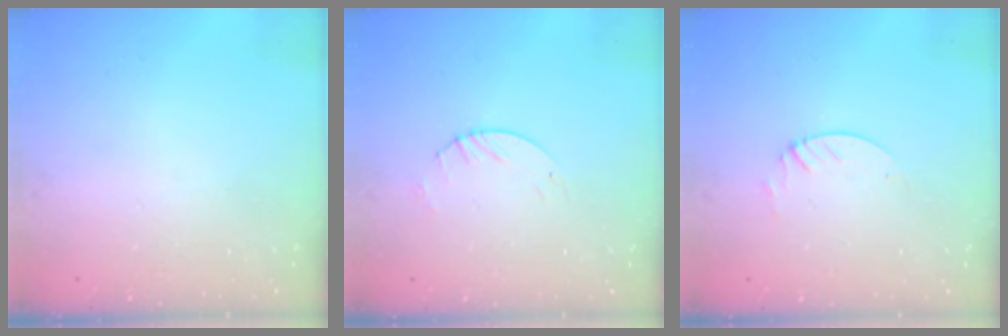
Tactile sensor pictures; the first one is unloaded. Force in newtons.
{"total": 2.6, "press": 2.6, "slide": 0.3}
{"total": 2.1, "press": 2.1, "slide": 0.2}